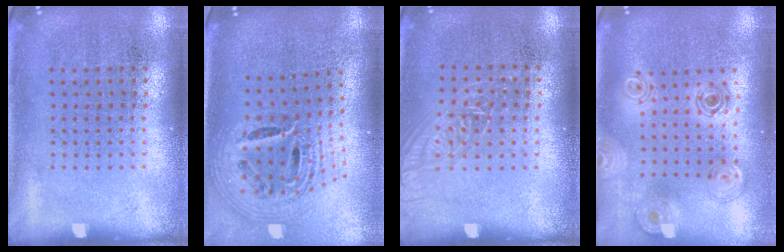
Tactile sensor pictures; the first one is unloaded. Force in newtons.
{"total": 2.2, "press": 1.6, "slide": 1.5}
{"total": 1.1, "press": 1.1, "slide": 0.4}
{"total": 1.3, "press": 1.2, "slide": 0.5}